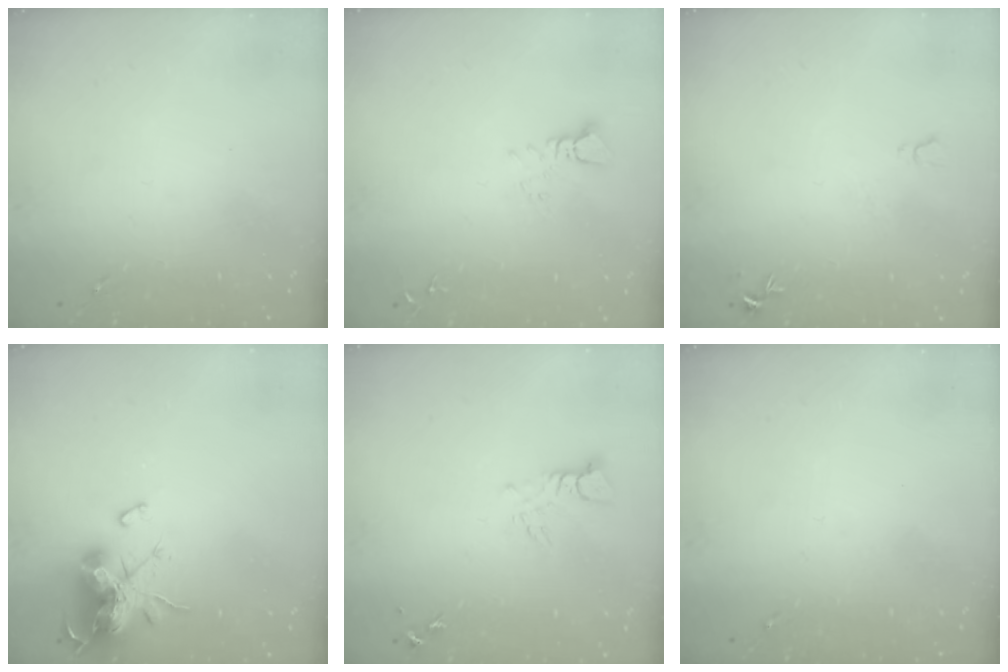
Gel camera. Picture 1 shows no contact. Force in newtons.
{"total": 3.3, "press": 3.3, "slide": 0.2}
{"total": 4.9, "press": 4.9, "slide": 0.6}
{"total": 16.4, "press": 16.4, "slide": 0.1}
{"total": 3.7, "press": 3.7, "slide": 0.4}
{"total": 0.0}